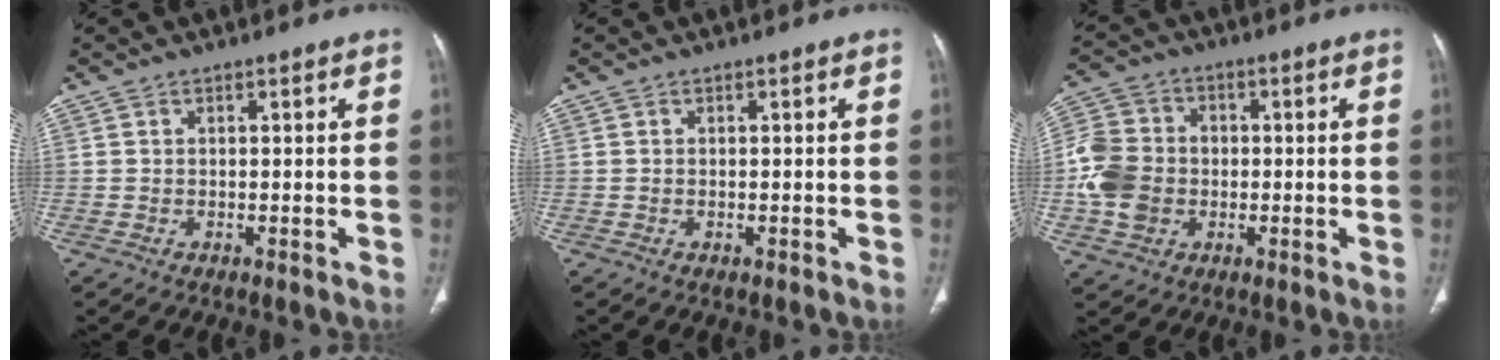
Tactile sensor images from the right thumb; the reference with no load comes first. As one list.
[{"total": 0.0}, {"total": 10.8, "force": [-1.4, 9.0, 5.8], "torque": [-0.106, 0.020, -0.028]}]